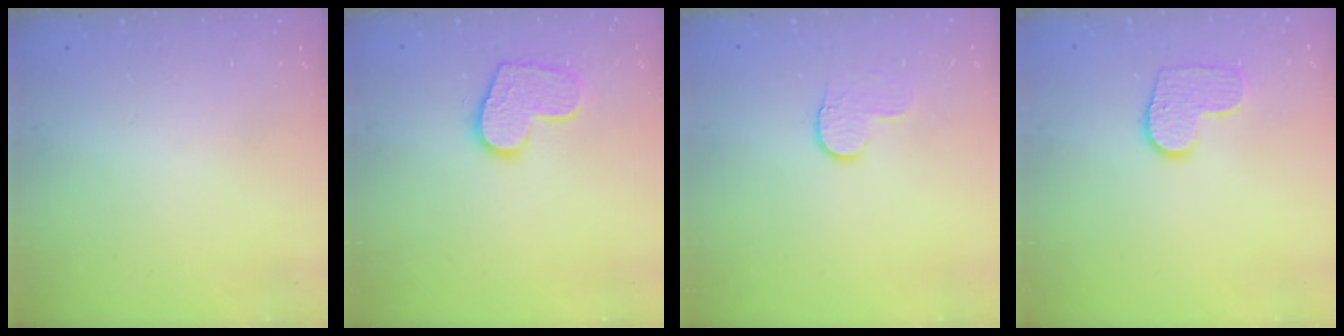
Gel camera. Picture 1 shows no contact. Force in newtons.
{"total": 11.7, "press": 11.7, "slide": 0.8}
{"total": 3.4, "press": 3.4, "slide": 0.3}
{"total": 8.4, "press": 8.4, "slide": 0.4}